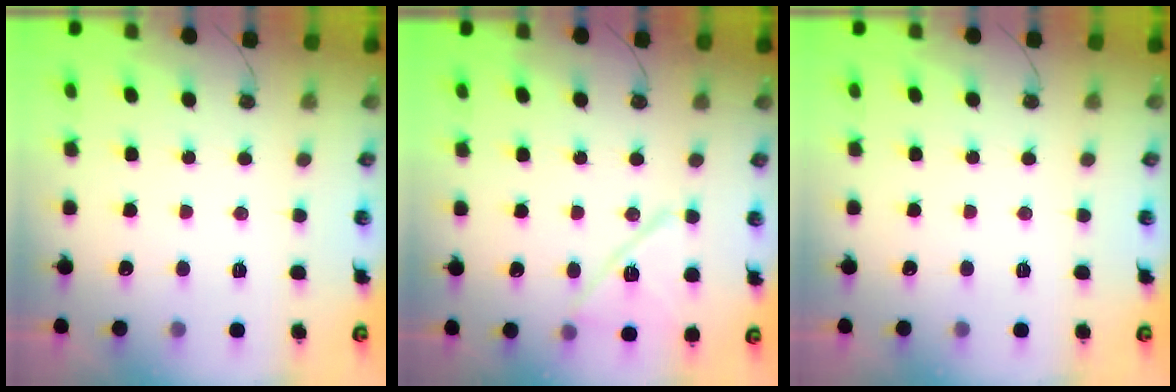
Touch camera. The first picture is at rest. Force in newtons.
{"total": 12.1, "press": 10.4, "slide": 6.2}
{"total": 0.0}